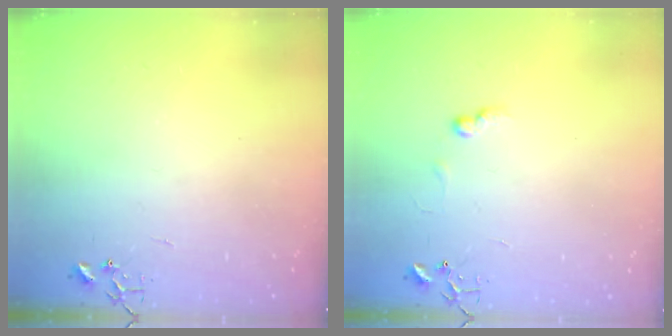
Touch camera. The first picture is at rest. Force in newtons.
{"total": 5.5, "press": 5.5, "slide": 0.8}